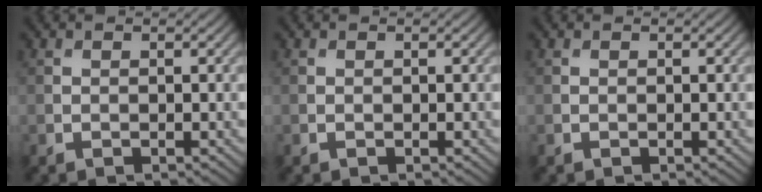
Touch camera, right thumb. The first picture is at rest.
{"total": 0.0}
{"total": 0.0}